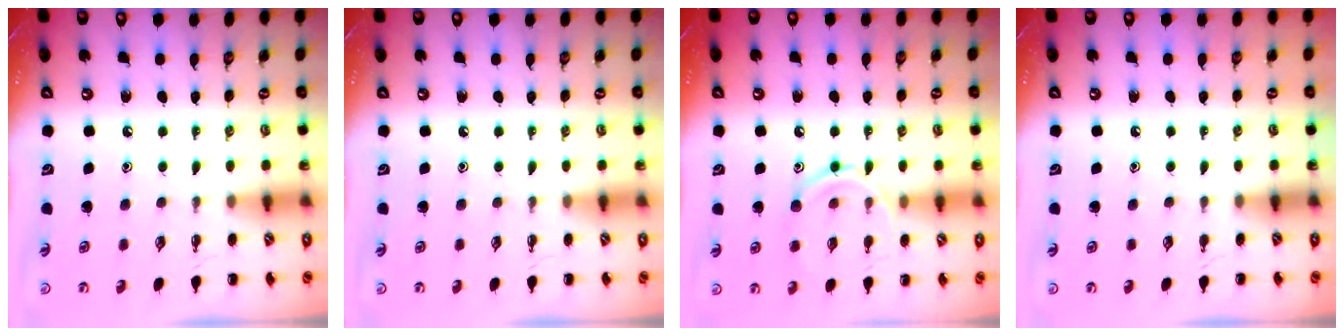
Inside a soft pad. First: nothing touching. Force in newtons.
{"total": 0.0}
{"total": 11.6, "press": 11.5, "slide": 1.4}
{"total": 0.9, "press": 0.9, "slide": 0.2}